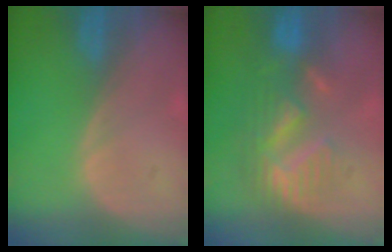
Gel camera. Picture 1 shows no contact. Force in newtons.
{"total": 8.7, "press": 8.0, "slide": 3.3}